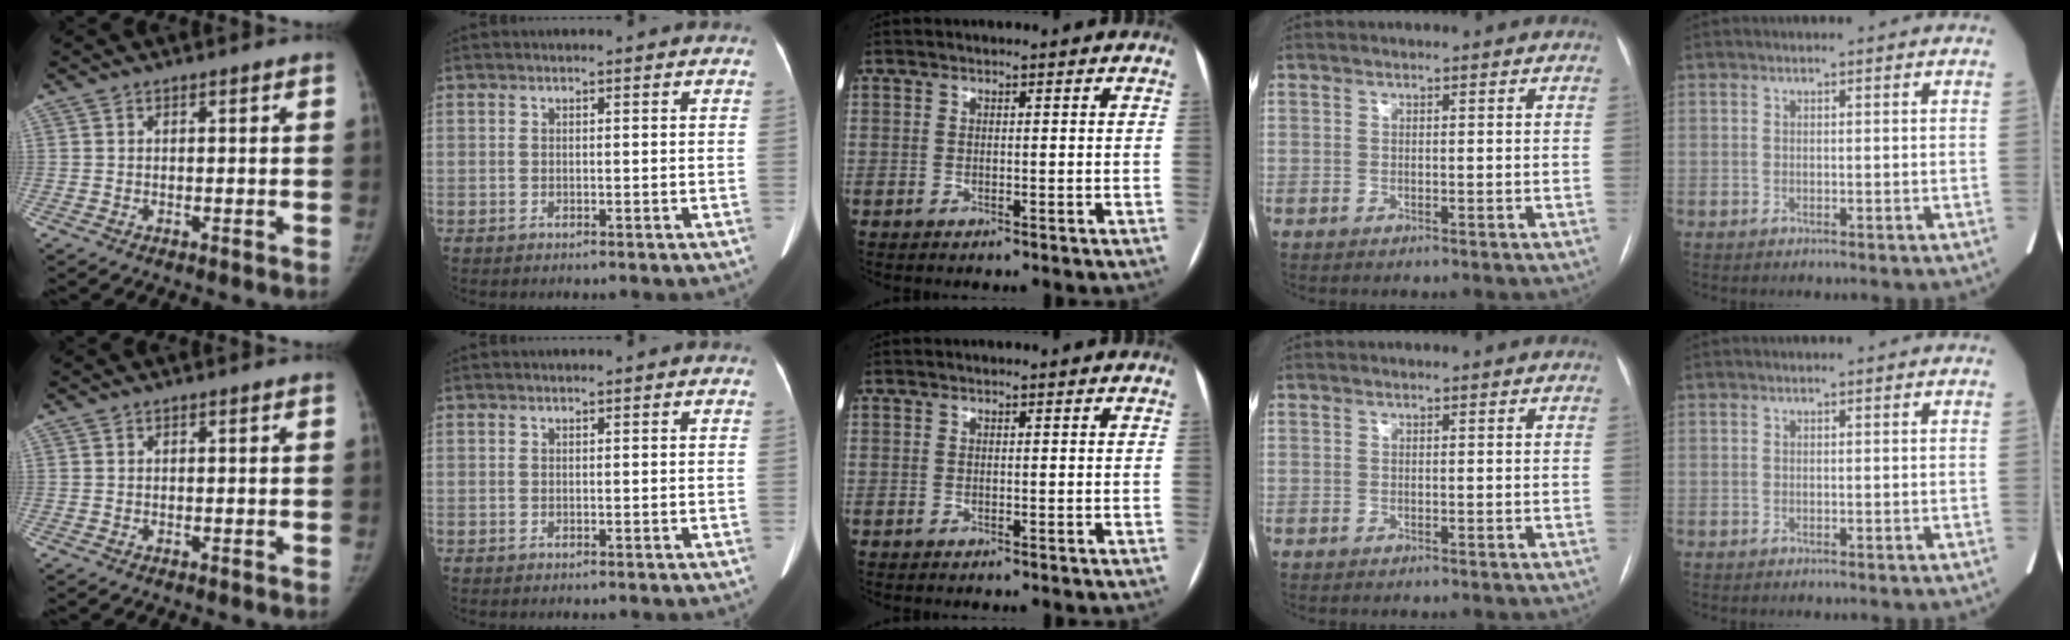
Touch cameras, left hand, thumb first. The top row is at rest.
{}